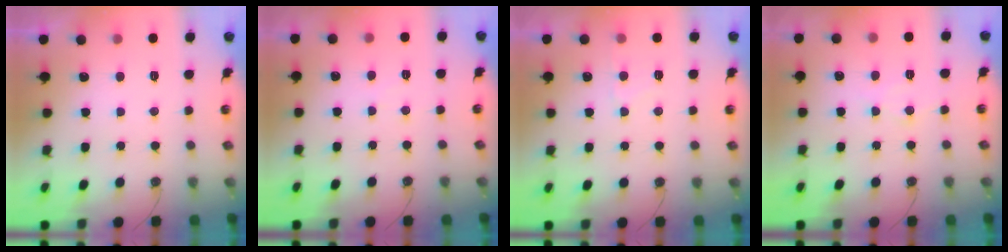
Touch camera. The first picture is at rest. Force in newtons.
{"total": 3.4, "press": 3.4, "slide": 0.5}
{"total": 5.5, "press": 5.5, "slide": 0.6}
{"total": 5.3, "press": 5.2, "slide": 0.8}